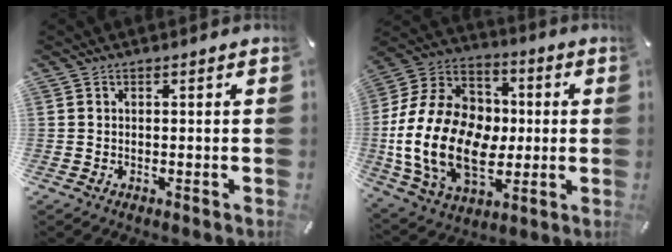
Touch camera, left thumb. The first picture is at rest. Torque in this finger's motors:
{"motor_torque": [1.50, 2.34, 2.77, 0.00, 1.05]}